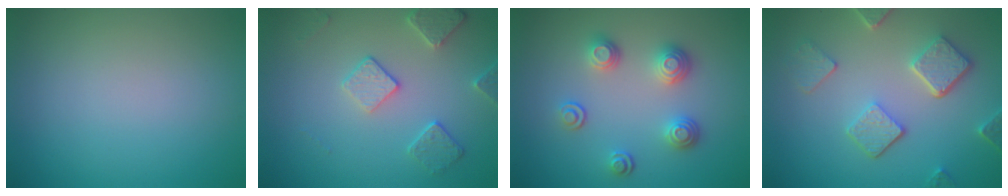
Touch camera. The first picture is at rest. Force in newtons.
{"total": 2.8, "press": 2.7, "slide": 0.6}
{"total": 3.4, "press": 2.9, "slide": 1.8}
{"total": 4.9, "press": 3.9, "slide": 3.1}